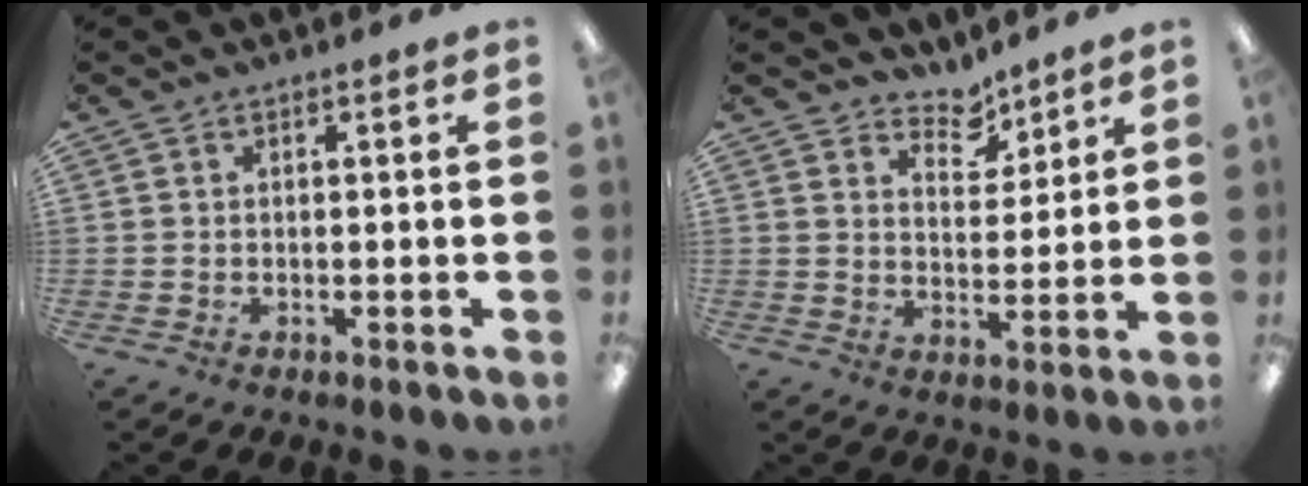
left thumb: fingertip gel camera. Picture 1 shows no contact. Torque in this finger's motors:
{"motor_torque": [0.19, 0.15, -0.14, -0.24, -0.01]}